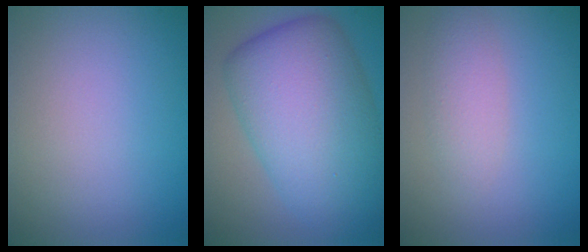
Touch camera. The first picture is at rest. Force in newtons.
{"total": 11.4, "press": 11.4, "slide": 0.2}
{"total": 2.1, "press": 2.1, "slide": 0.1}